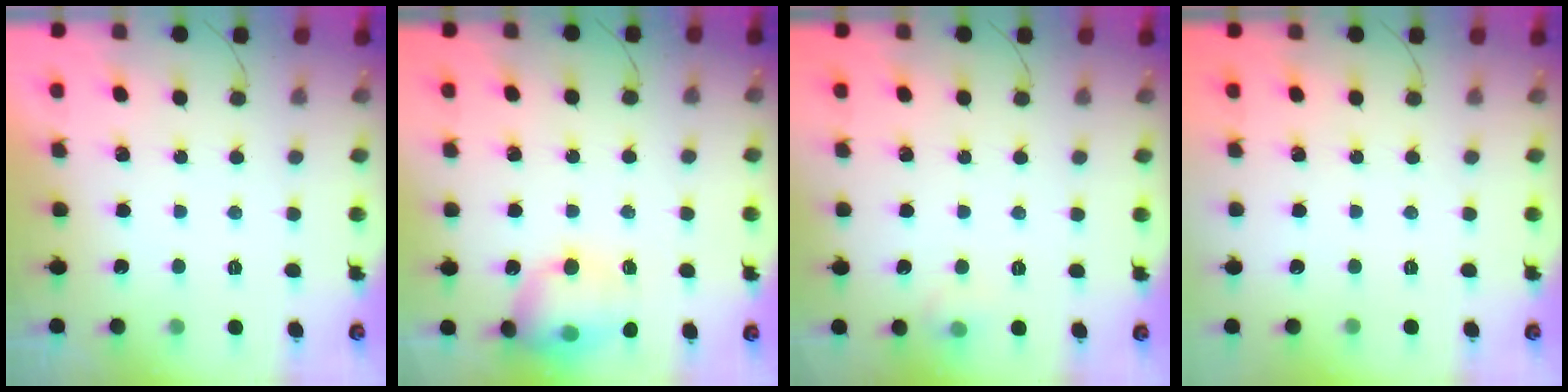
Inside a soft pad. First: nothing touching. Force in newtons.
{"total": 14.3, "press": 14.1, "slide": 2.4}
{"total": 4.6, "press": 4.3, "slide": 1.7}
{"total": 0.0}